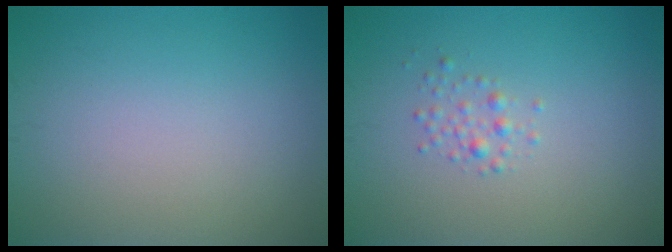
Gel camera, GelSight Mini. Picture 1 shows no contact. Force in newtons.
{"total": 1.2, "press": 1.2, "slide": 0.1}